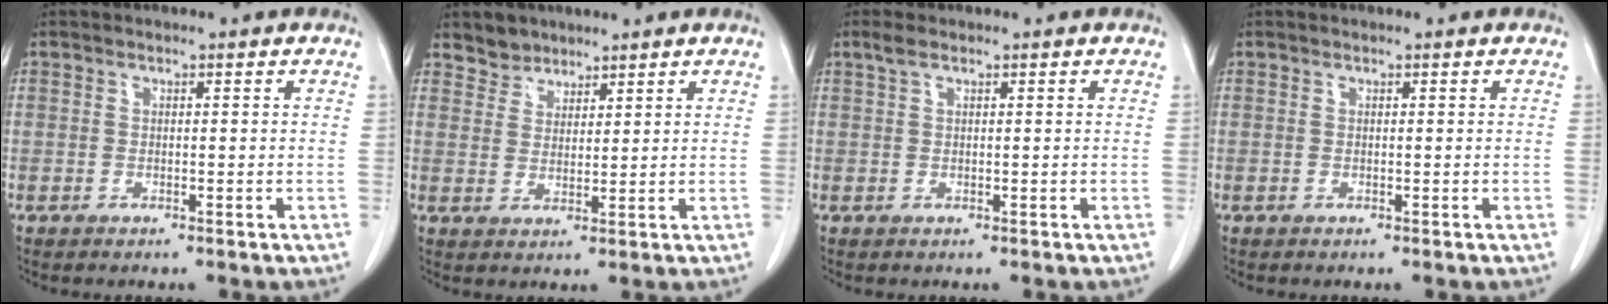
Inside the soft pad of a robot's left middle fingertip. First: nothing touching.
{"total": 3.4, "force": [2.9, 1.8, -0.2], "torque": [0.010, 0.003, 0.048]}
{"total": 1.3, "force": [0.9, 0.3, 0.9], "torque": [-0.025, 0.013, 0.021]}
{"total": 0.0}